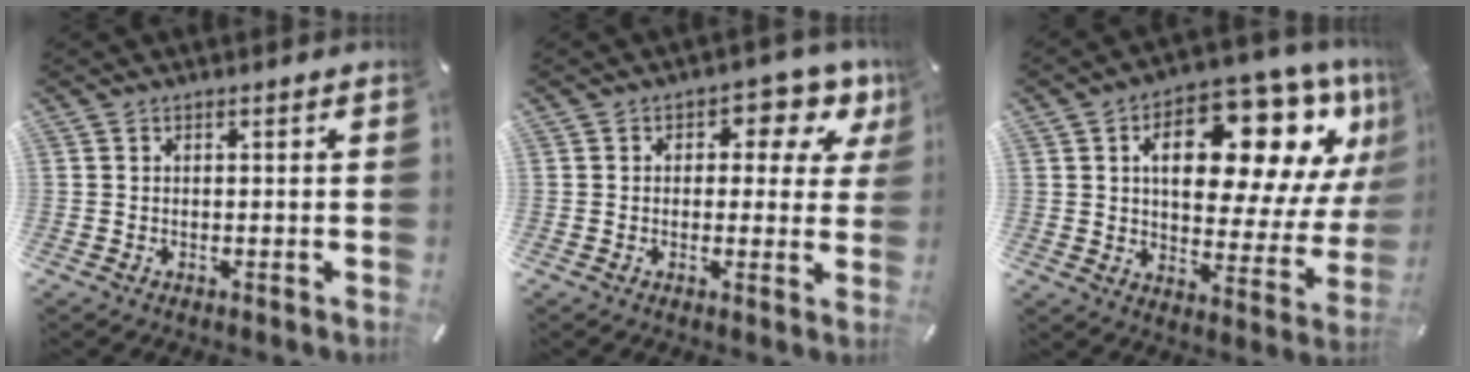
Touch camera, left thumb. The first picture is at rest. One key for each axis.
{"total": 6.2, "fx": 2.5, "fy": 4.2, "fz": 3.9, "tx": -0.042, "ty": -0.012, "tz": 0.033}
{"total": 21.7, "fx": 10.5, "fy": 11.0, "fz": 15.4, "tx": -0.205, "ty": -0.073, "tz": 0.167}